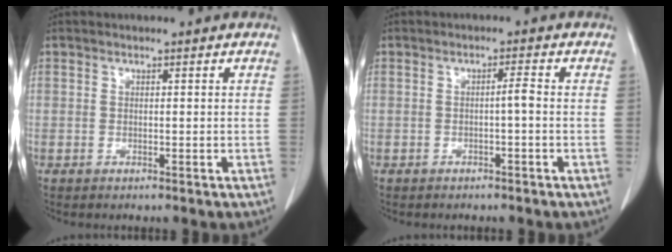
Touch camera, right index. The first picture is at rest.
{"total": 1.4, "force": [-0.3, 0.0, 1.4], "torque": [-0.021, 0.002, -0.005]}